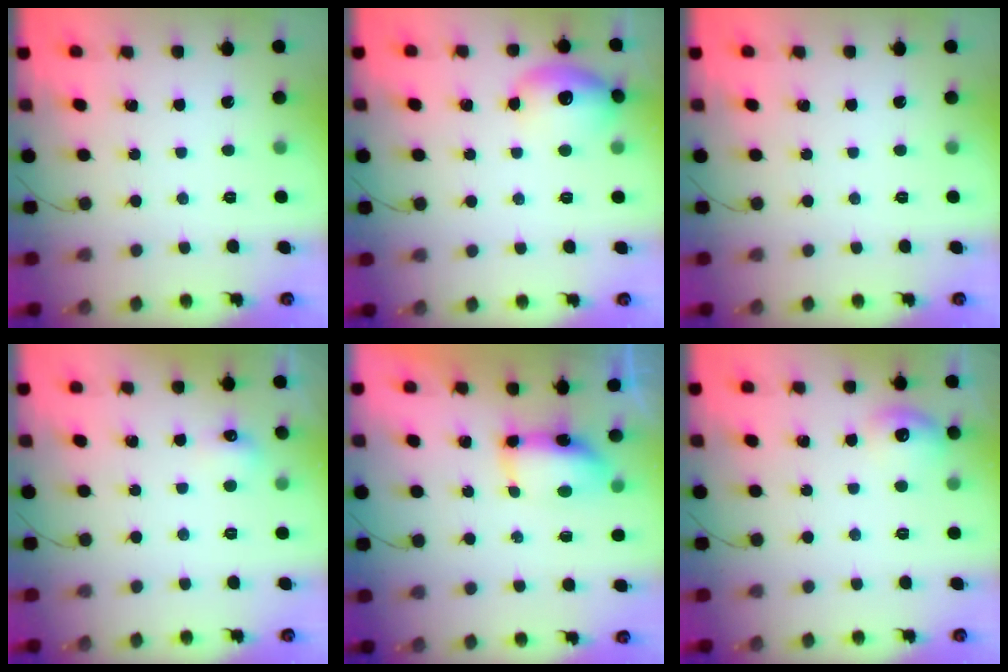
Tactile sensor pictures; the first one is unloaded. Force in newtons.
{"total": 11.7, "press": 11.5, "slide": 1.7}
{"total": 0.0}
{"total": 4.7, "press": 4.5, "slide": 1.2}
{"total": 6.9, "press": 6.9, "slide": 0.6}
{"total": 9.1, "press": 9.0, "slide": 1.5}